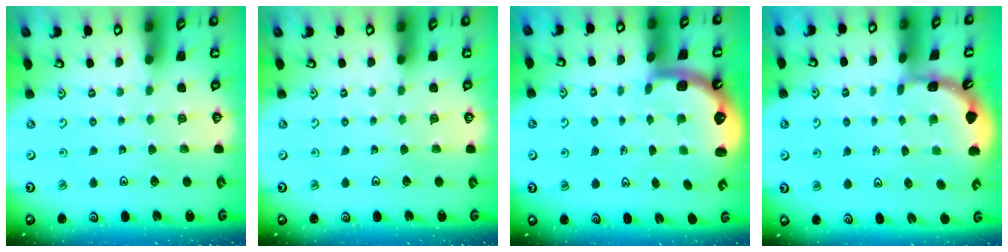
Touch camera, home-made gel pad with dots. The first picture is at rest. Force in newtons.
{"total": 0.0}
{"total": 1.9, "press": 1.8, "slide": 0.6}
{"total": 1.5, "press": 1.5, "slide": 0.1}